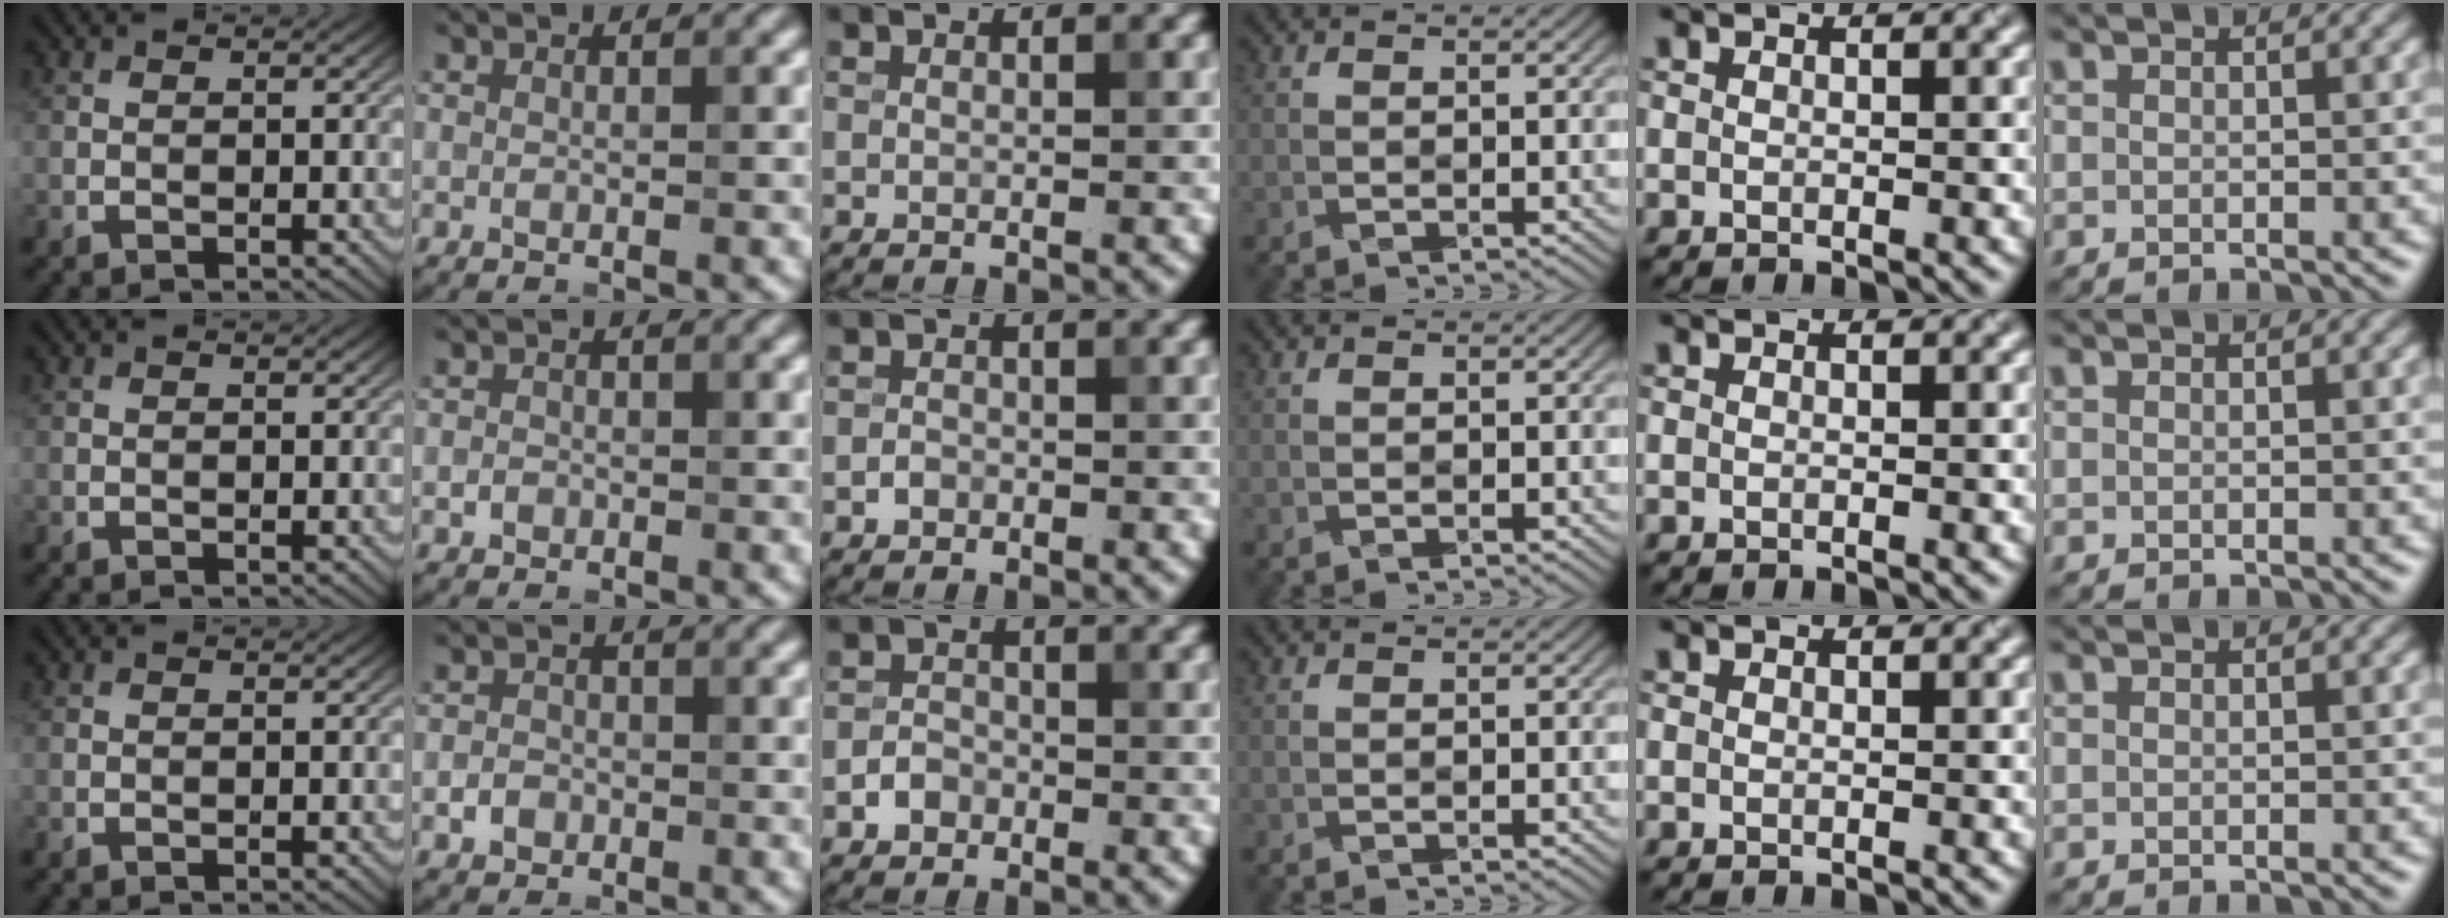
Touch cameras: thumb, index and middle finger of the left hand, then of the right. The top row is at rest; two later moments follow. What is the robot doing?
{"motion": "fold", "object": "paper towel"}